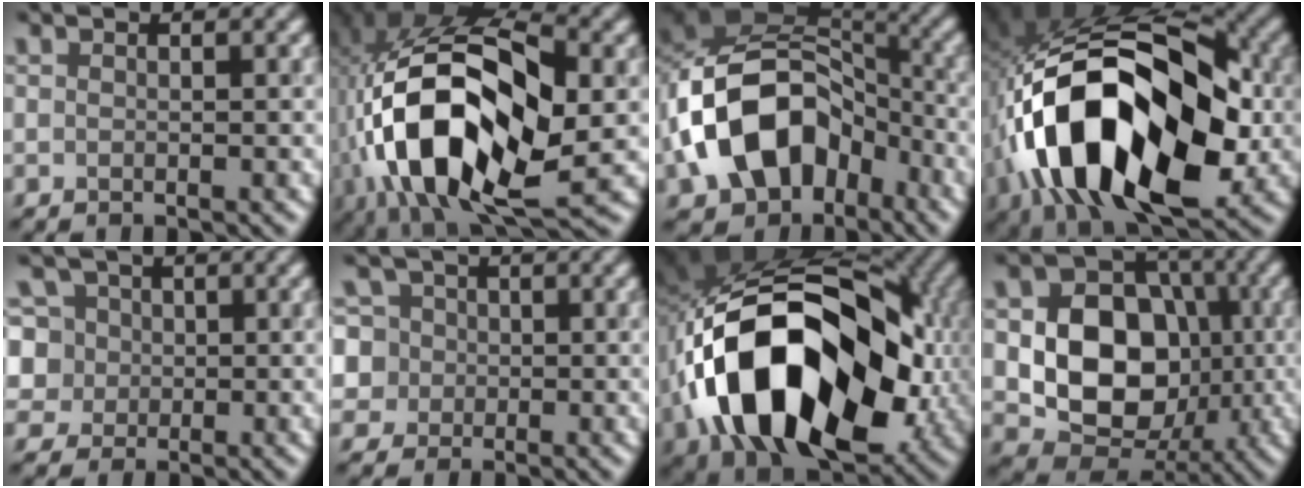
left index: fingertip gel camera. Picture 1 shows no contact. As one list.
[{"total": 16.8, "force": [-2.9, 8.6, 14.2], "torque": [-0.265, 0.006, -0.056]}, {"total": 14.3, "force": [-4.3, 10.3, 8.9], "torque": [-0.160, -0.004, -0.081]}, {"total": 18.3, "force": [-4.1, 10.1, 14.6], "torque": [-0.257, 0.017, -0.074]}, {"total": 8.5, "force": [2.3, 7.2, 3.8], "torque": [-0.070, 0.041, 0.007]}, {"total": 7.8, "force": [1.5, 7.0, 3.0], "torque": [-0.057, 0.039, -0.009]}, {"total": 17.9, "force": [-3.5, 11.7, 13.2], "torque": [-0.258, -0.008, -0.065]}, {"total": 11.5, "force": [-0.8, 8.8, 7.4], "torque": [-0.111, 0.005, -0.027]}]